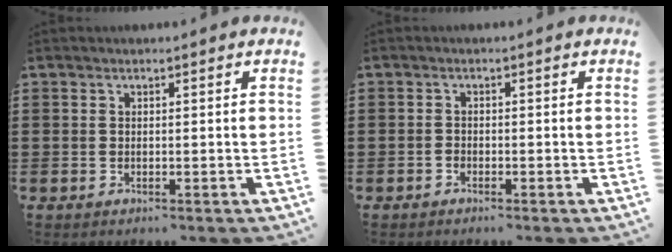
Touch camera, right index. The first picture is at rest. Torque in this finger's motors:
{"motor_torque": [0.83, 0.91, 0.03, 0.02]}